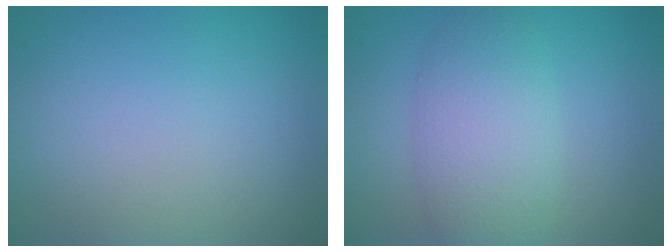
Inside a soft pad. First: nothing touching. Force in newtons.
{"total": 5.1, "press": 5.0, "slide": 0.3}